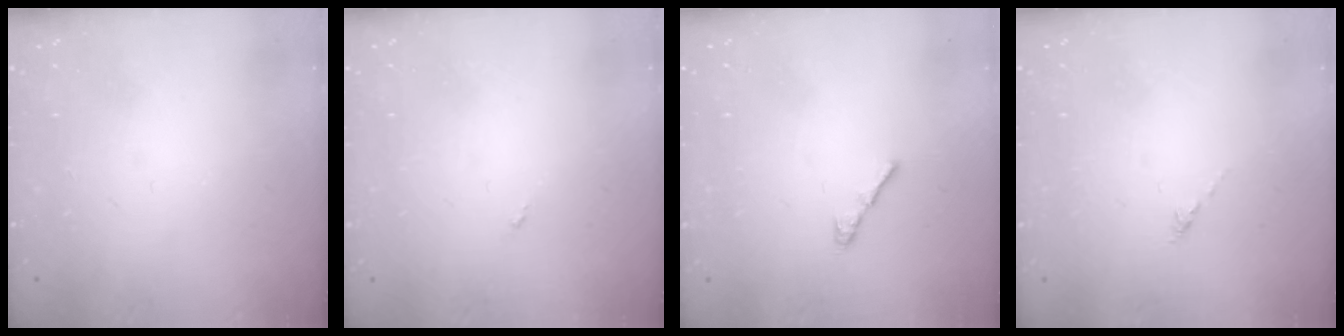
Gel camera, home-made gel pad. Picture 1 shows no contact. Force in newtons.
{"total": 0.0}
{"total": 3.0, "press": 2.9, "slide": 0.8}
{"total": 0.0}